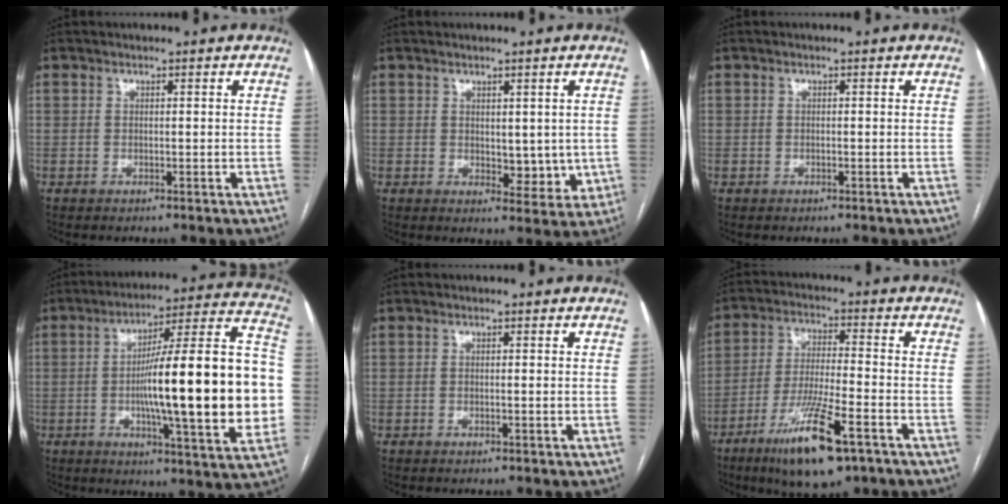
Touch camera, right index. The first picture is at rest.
{"total": 5.5, "force": [0.3, 3.2, 4.4], "torque": [-0.041, -0.010, 0.014]}
{"total": 0.0}
{"total": 25.6, "force": [-2.4, 2.5, 25.4], "torque": [-0.312, 0.023, -0.040]}
{"total": 0.7, "force": [-0.1, 0.1, 0.7], "torque": [-0.014, 0.001, -0.001]}
{"total": 13.5, "force": [-7.6, 1.9, 11.0], "torque": [-0.208, -0.025, -0.129]}